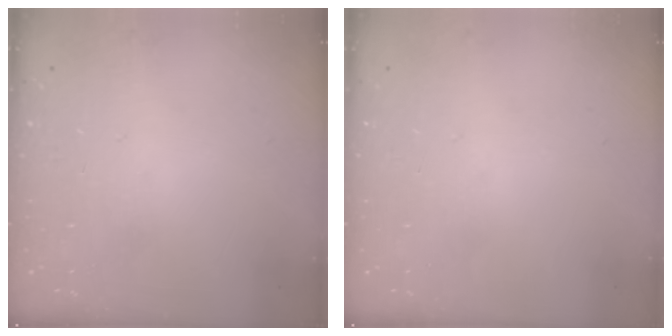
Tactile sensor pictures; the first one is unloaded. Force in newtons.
{"total": 0.0}